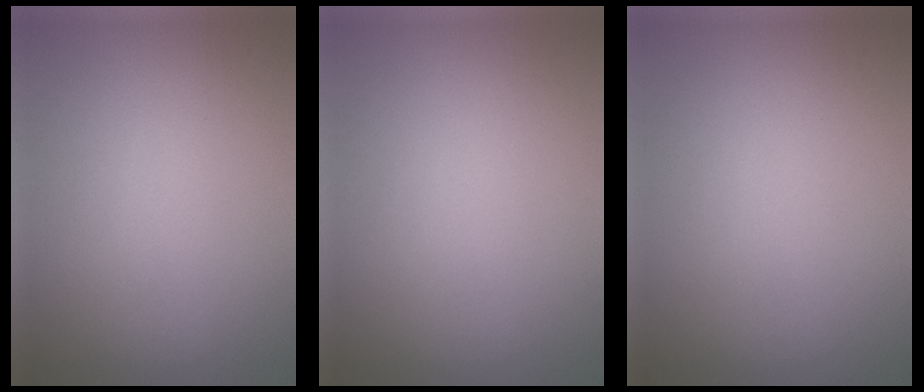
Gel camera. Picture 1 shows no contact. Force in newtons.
{"total": 0.0}
{"total": 0.0}